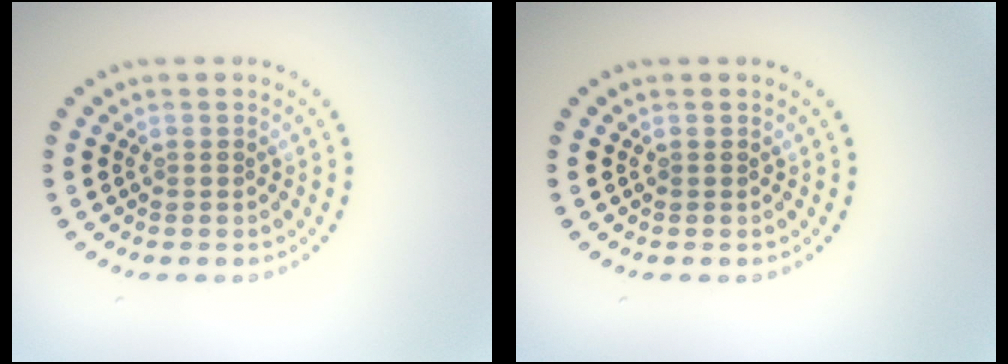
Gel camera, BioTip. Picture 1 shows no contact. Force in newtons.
{"total": 0.0}